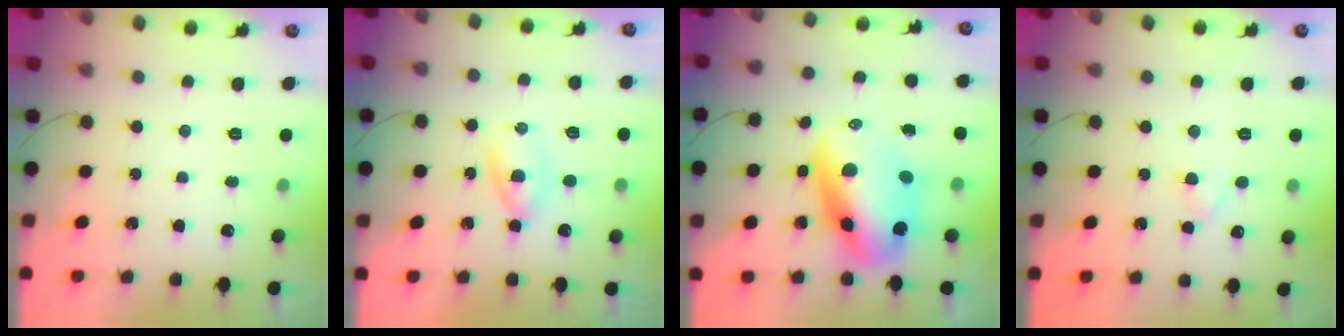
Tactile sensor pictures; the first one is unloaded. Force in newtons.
{"total": 3.0, "press": 2.8, "slide": 1.2}
{"total": 14.2, "press": 13.8, "slide": 3.3}
{"total": 2.2, "press": 1.9, "slide": 1.0}